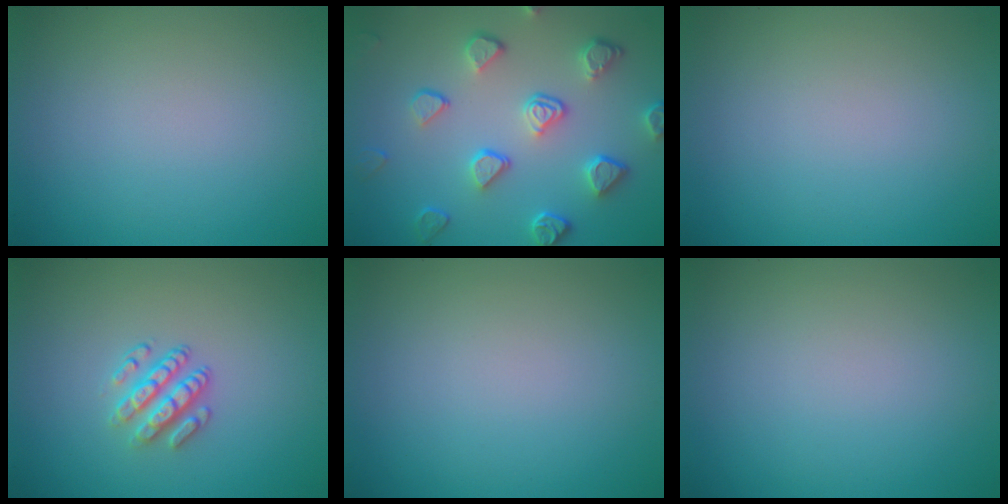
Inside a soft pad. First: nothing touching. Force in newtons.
{"total": 4.6, "press": 3.9, "slide": 2.4}
{"total": 0.0}
{"total": 2.8, "press": 2.4, "slide": 1.5}
{"total": 0.0}
{"total": 0.0}